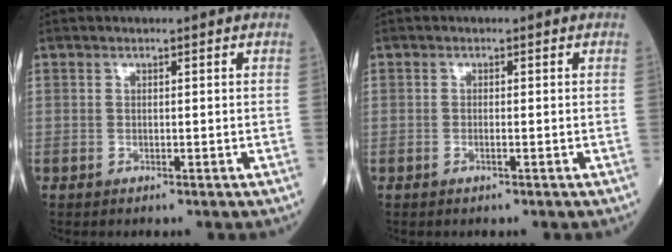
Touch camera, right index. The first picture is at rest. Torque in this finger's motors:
{"motor_torque": [-0.25, 0.04, -0.02, -0.01]}